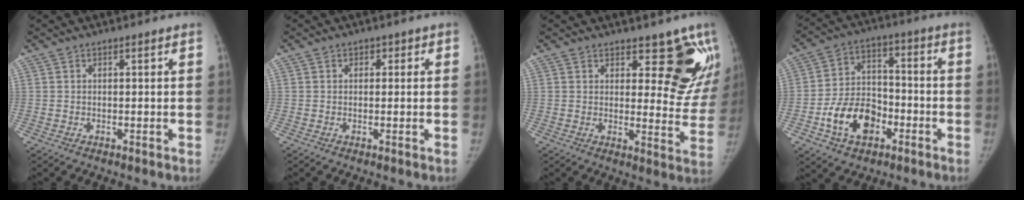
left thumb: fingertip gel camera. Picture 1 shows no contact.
{"total": 1.2, "force": [0.3, 1.0, 0.4], "torque": [0.010, 0.003, -0.002]}
{"total": 10.9, "force": [7.4, 5.2, 6.1], "torque": [-0.018, -0.056, 0.090]}
{"total": 13.6, "force": [-5.5, 9.4, 8.1], "torque": [-0.109, 0.037, -0.096]}